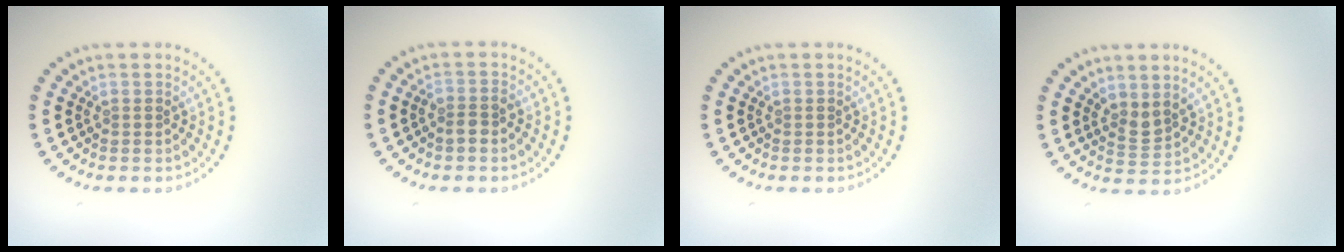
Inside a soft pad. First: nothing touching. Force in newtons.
{"total": 1.5, "press": 1.3, "slide": 0.8}
{"total": 0.0}
{"total": 1.8, "press": 1.4, "slide": 1.1}